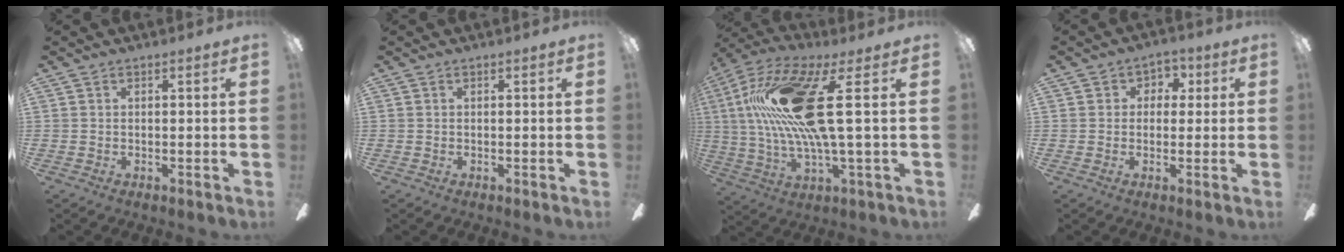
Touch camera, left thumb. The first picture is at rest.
{"total": 0.0}
{"total": 22.9, "force": [4.8, 6.2, 21.5], "torque": [-0.448, -0.018, 0.063]}
{"total": 3.8, "force": [-0.1, 3.6, 1.4], "torque": [-0.017, 0.014, -0.006]}